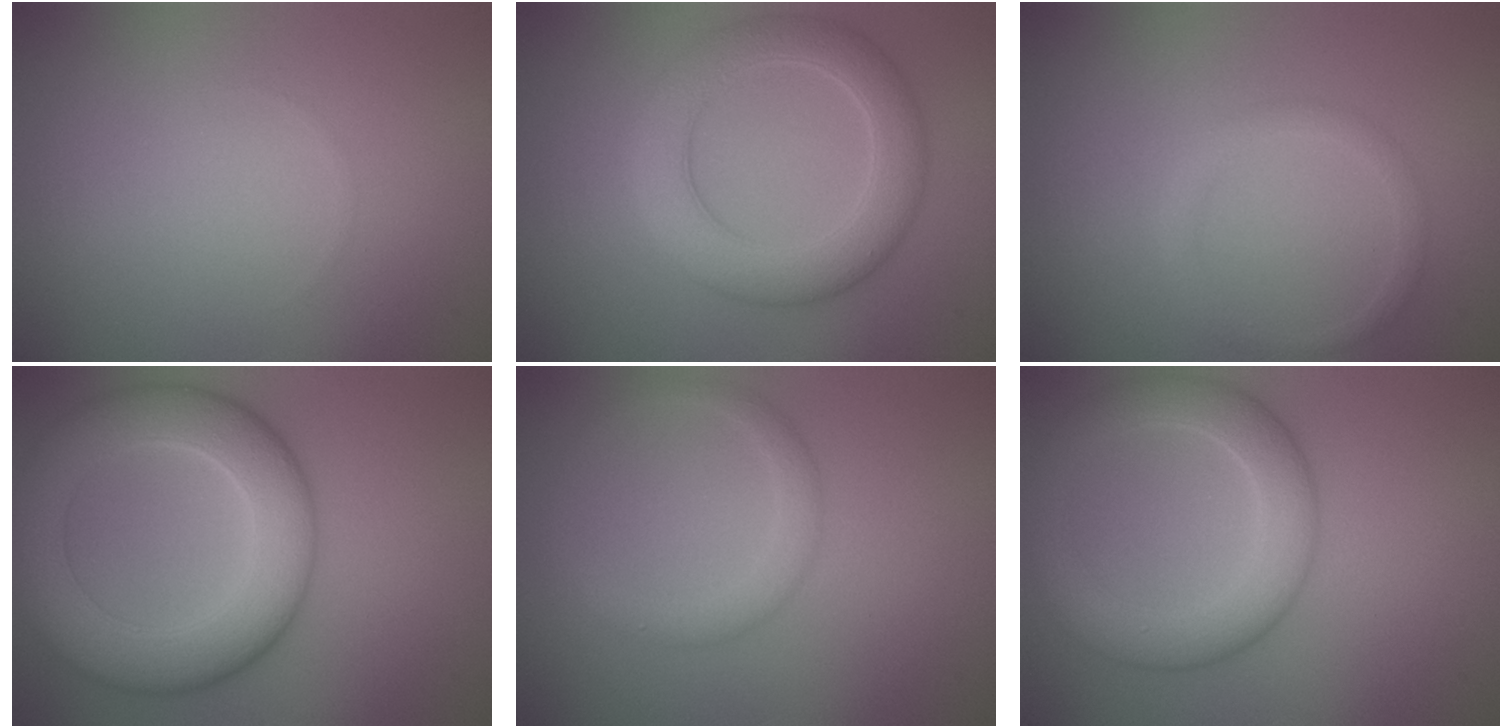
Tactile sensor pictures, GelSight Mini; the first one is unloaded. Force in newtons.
{"total": 5.5, "press": 5.5, "slide": 0.3}
{"total": 1.5, "press": 1.5, "slide": 0.1}
{"total": 9.3, "press": 9.3, "slide": 0.6}
{"total": 2.1, "press": 2.1, "slide": 0.1}
{"total": 5.7, "press": 5.7, "slide": 0.2}